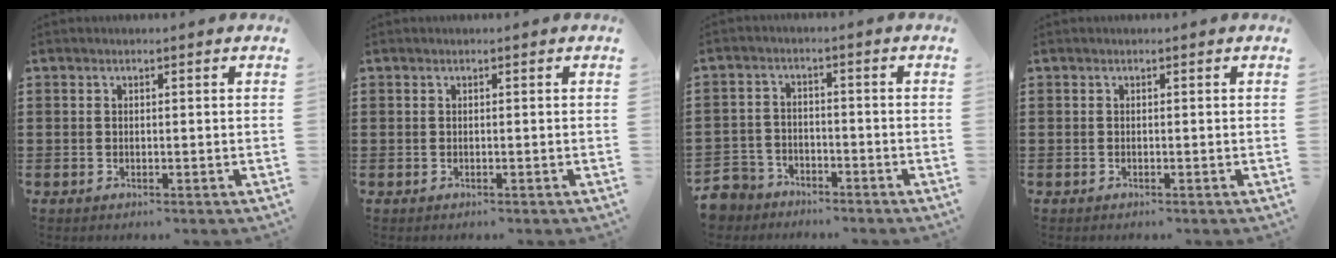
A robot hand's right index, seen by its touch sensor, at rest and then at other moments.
{"total": 0.0}
{"total": 4.5, "force": [-4.1, 1.7, 0.1], "torque": [-0.031, -0.003, -0.094]}
{"total": 0.0}